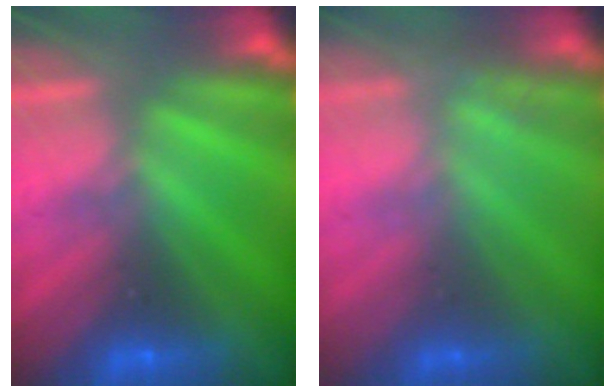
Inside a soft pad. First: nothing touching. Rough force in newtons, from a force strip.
{"total": 2.6}